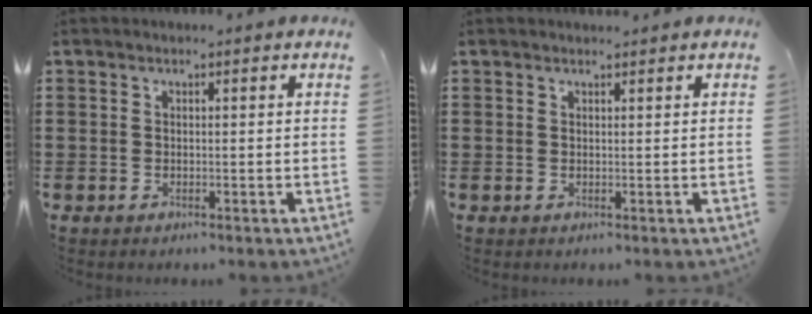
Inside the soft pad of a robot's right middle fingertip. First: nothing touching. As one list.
[{"total": 0.6, "force": [0.6, 0.3, 0.0], "torque": [-0.002, 0.001, 0.012]}]